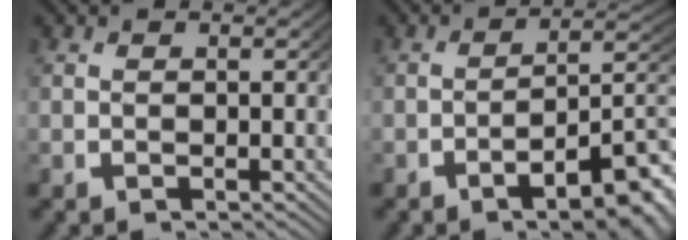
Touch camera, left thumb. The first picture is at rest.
{"total": 8.5, "force": [-2.9, 3.4, 7.2], "torque": [-0.089, -0.009, -0.040]}